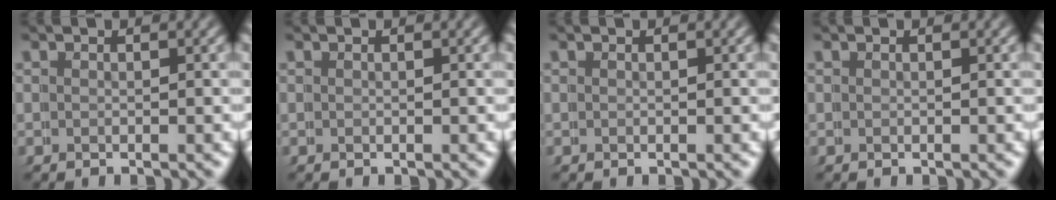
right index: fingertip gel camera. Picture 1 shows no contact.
{"total": 0.0}
{"total": 0.0}
{"total": 0.0}